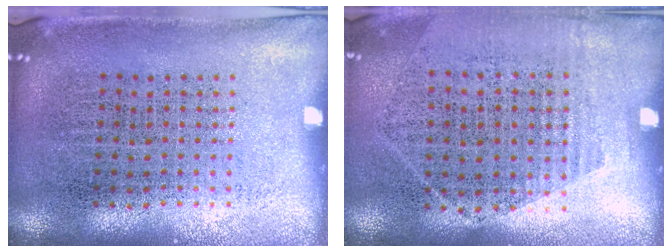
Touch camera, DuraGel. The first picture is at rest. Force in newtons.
{"total": 1.2, "press": 1.0, "slide": 0.6}